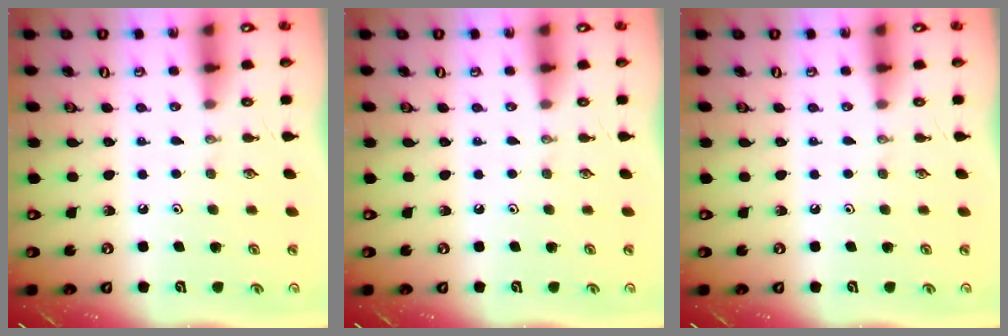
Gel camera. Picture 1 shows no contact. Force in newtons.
{"total": 0.0}
{"total": 0.0}